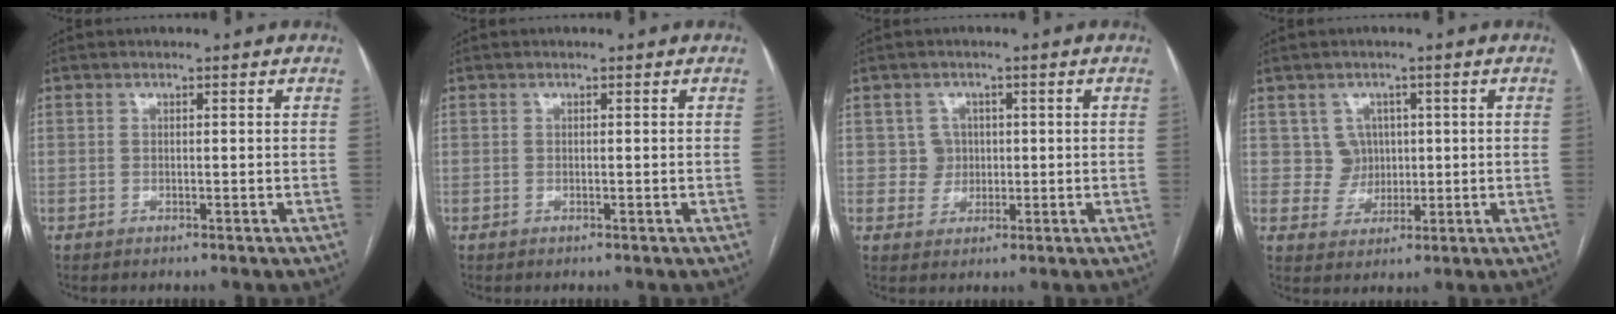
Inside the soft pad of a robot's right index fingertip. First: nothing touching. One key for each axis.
{"total": 0.0}
{"total": 3.2, "fx": 0.5, "fy": 3.2, "fz": 0.1, "tx": 0.007, "ty": 0.008, "tz": 0.009}
{"total": 4.2, "fx": 1.0, "fy": 4.1, "fz": 0.3, "tx": -0.003, "ty": 0.012, "tz": 0.022}